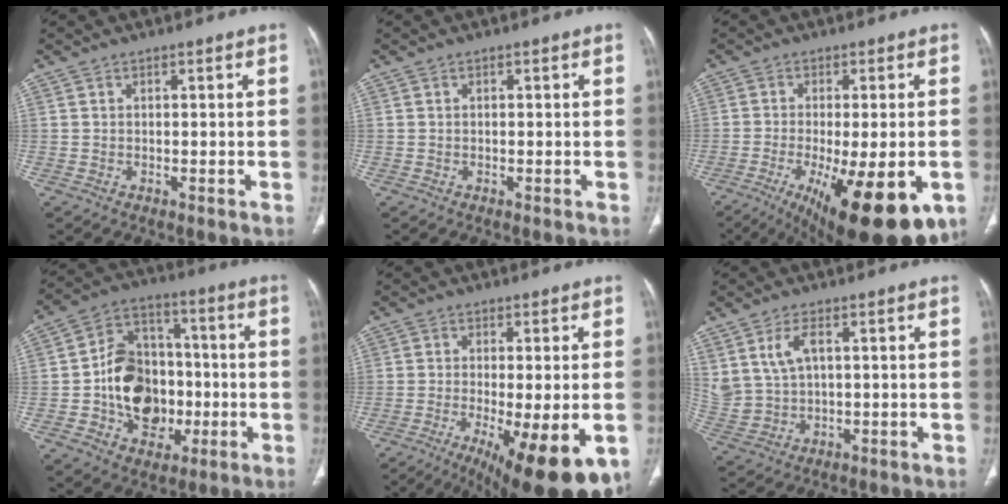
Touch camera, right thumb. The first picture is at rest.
{"total": 0.0}
{"total": 20.4, "force": [-8.2, 6.7, 17.4], "torque": [-0.232, -0.023, -0.106]}
{"total": 17.2, "force": [-2.9, 13.3, 10.6], "torque": [-0.124, 0.035, -0.043]}
{"total": 16.7, "force": [-7.0, 4.5, 14.5], "torque": [-0.189, -0.022, -0.096]}
{"total": 7.0, "force": [2.5, 4.1, 5.2], "torque": [-0.108, -0.006, 0.064]}